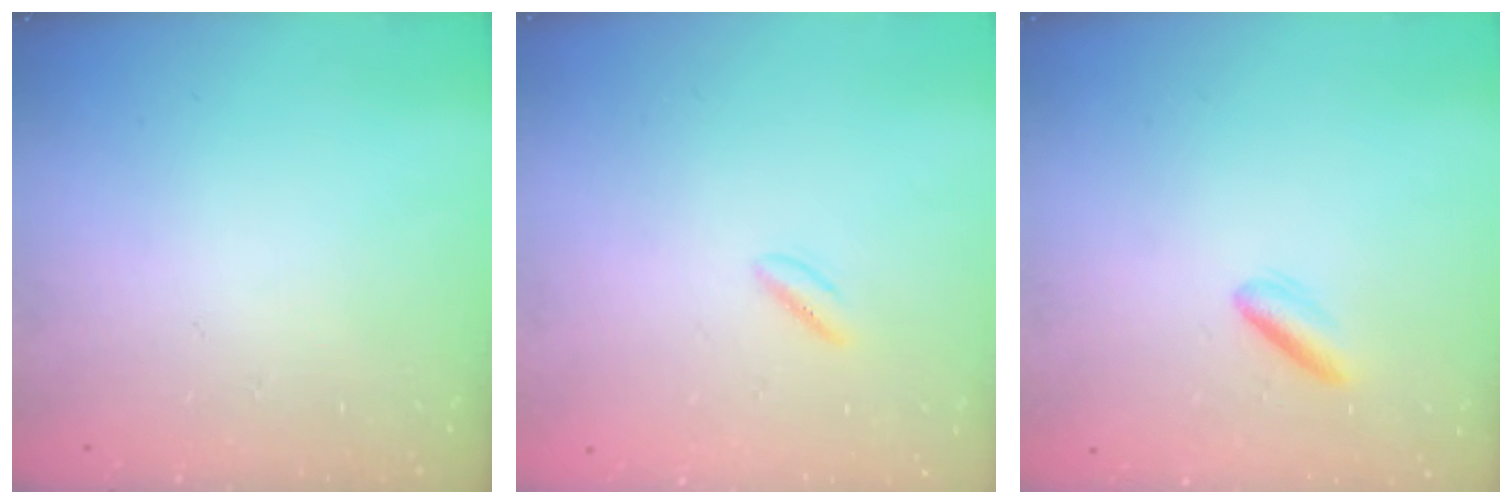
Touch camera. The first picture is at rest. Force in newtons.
{"total": 1.5, "press": 1.3, "slide": 0.8}
{"total": 2.7, "press": 2.6, "slide": 0.8}